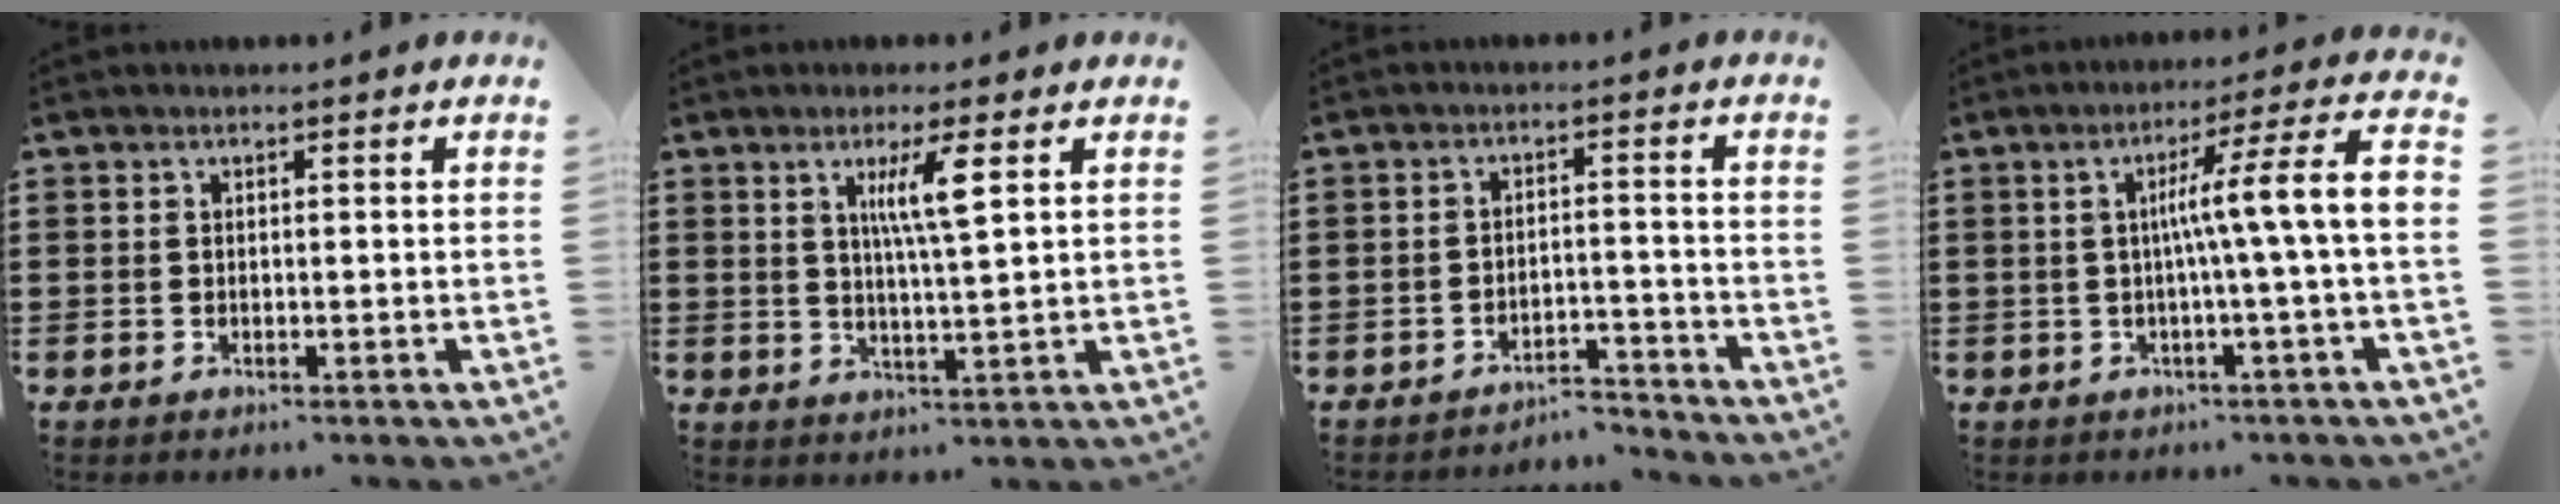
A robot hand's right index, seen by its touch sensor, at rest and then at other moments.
{"total": 5.5, "force": [2.1, 0.3, 5.1], "torque": [-0.106, 0.002, 0.031]}
{"total": 3.6, "force": [-3.6, 0.2, 0.6], "torque": [-0.016, 0.002, -0.074]}
{"total": 8.4, "force": [-0.4, -0.9, 8.3], "torque": [-0.142, -0.009, -0.018]}